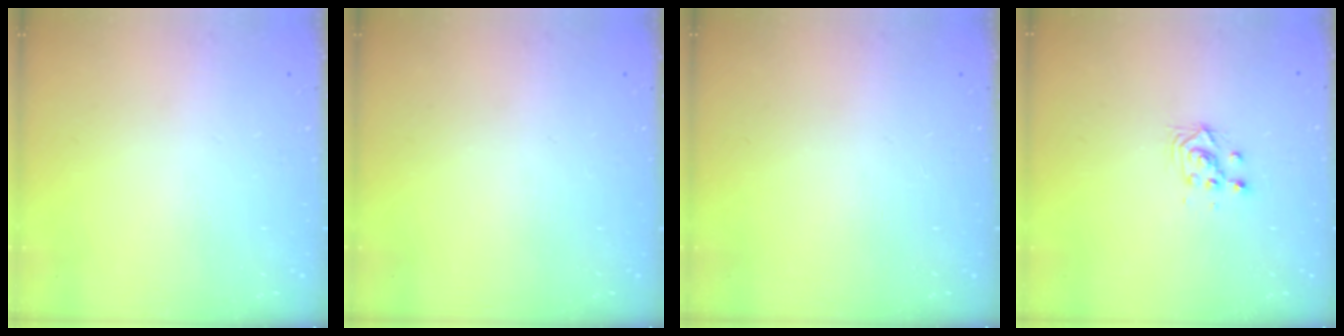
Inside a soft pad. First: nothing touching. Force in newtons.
{"total": 0.0}
{"total": 0.0}
{"total": 2.8, "press": 2.8, "slide": 0.1}